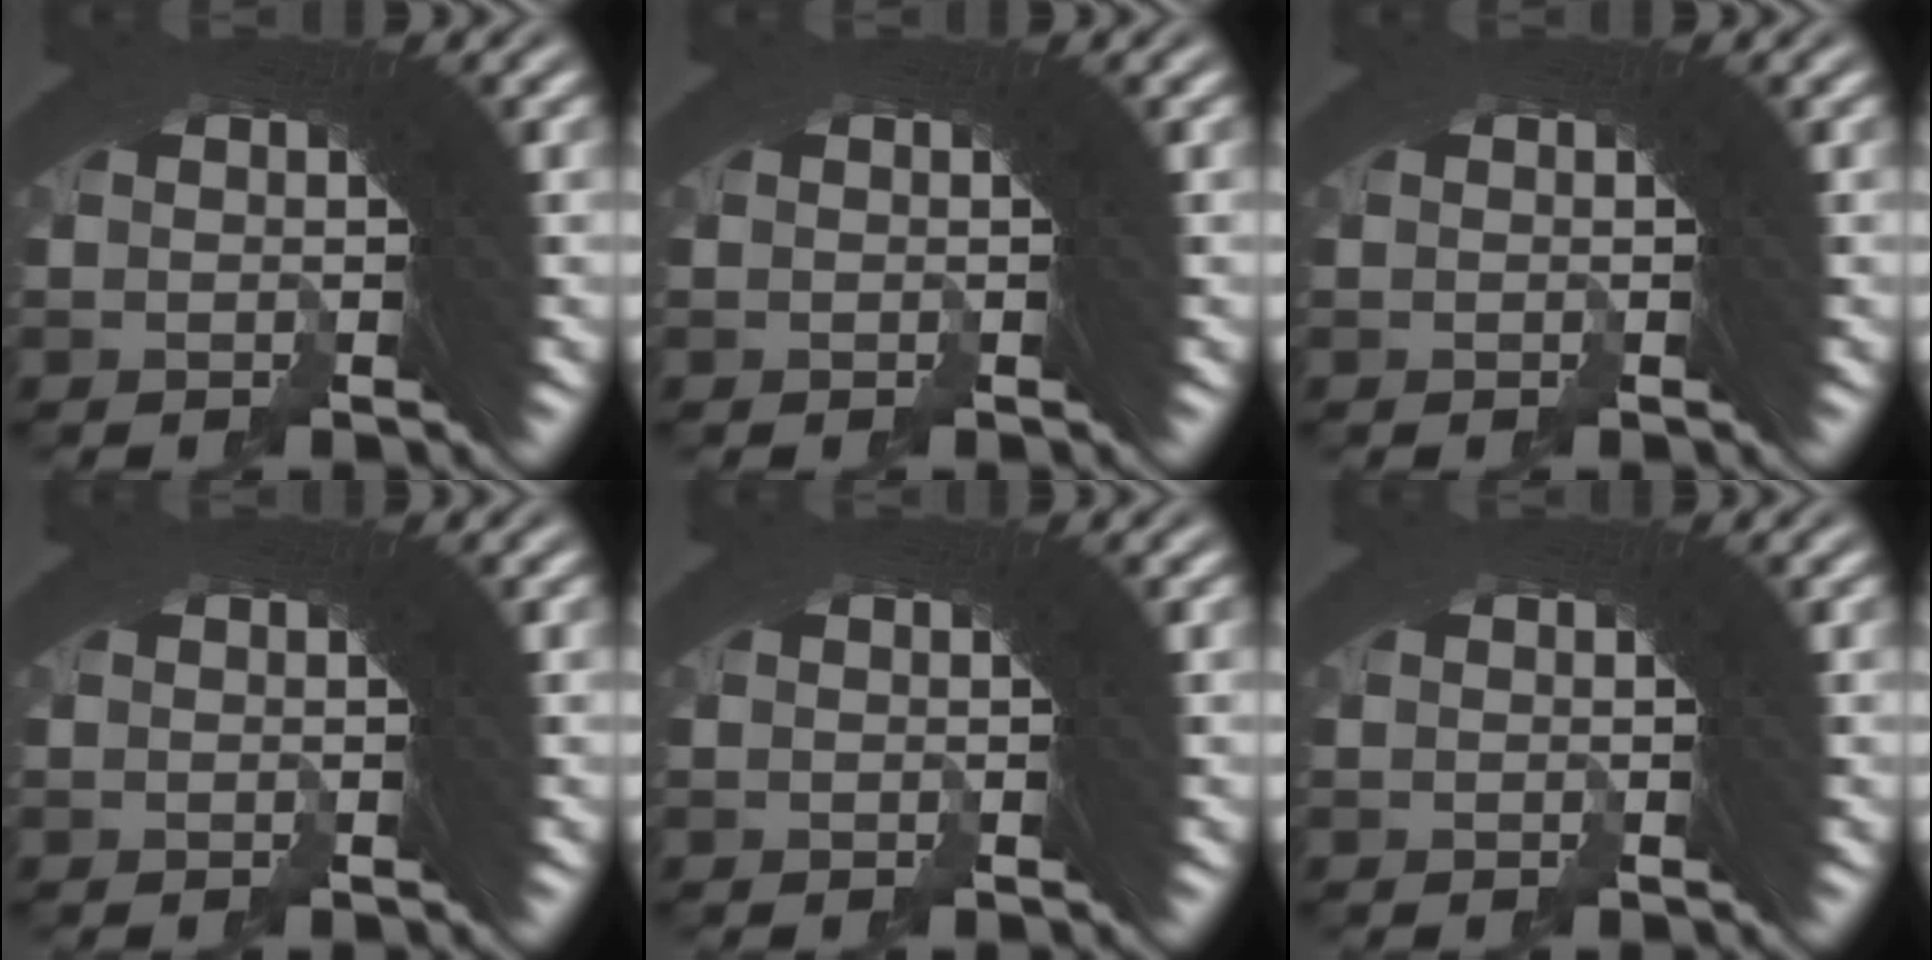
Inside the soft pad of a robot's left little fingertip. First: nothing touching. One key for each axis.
{"total": 0.0}
{"total": 0.0}
{"total": 0.0}
{"total": 0.0}
{"total": 0.0}